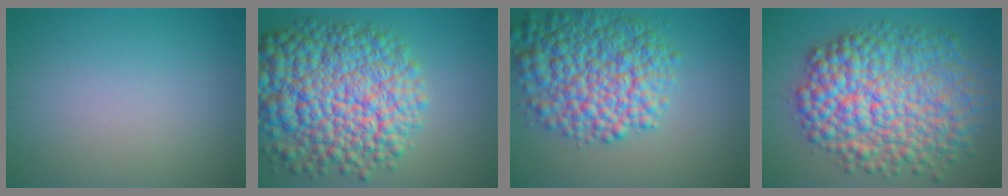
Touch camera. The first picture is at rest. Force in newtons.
{"total": 14.7, "press": 14.7, "slide": 0.5}
{"total": 9.3, "press": 9.3, "slide": 0.2}
{"total": 12.0, "press": 12.0, "slide": 0.1}